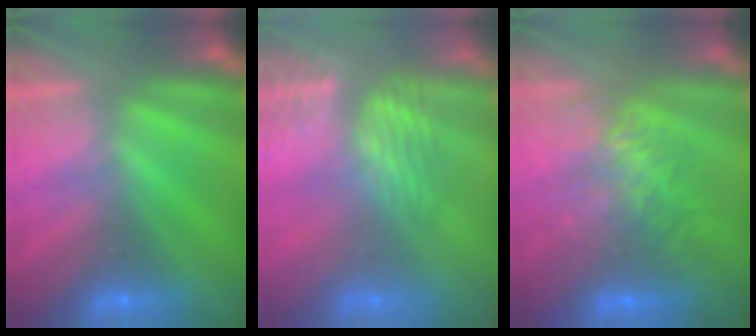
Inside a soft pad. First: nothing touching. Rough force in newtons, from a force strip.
{"total": 4.0}
{"total": 7.9}